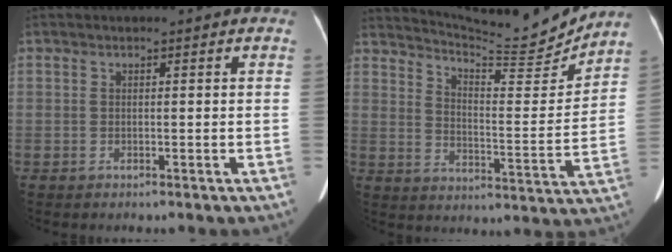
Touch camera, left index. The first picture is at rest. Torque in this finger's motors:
{"motor_torque": [-0.71, -1.01, -0.09, 0.00]}